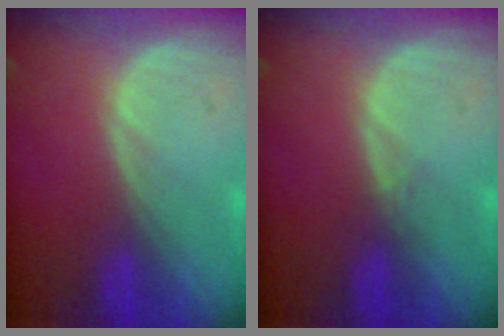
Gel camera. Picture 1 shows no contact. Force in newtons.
{"total": 0.6, "press": 0.6, "slide": 0.2}